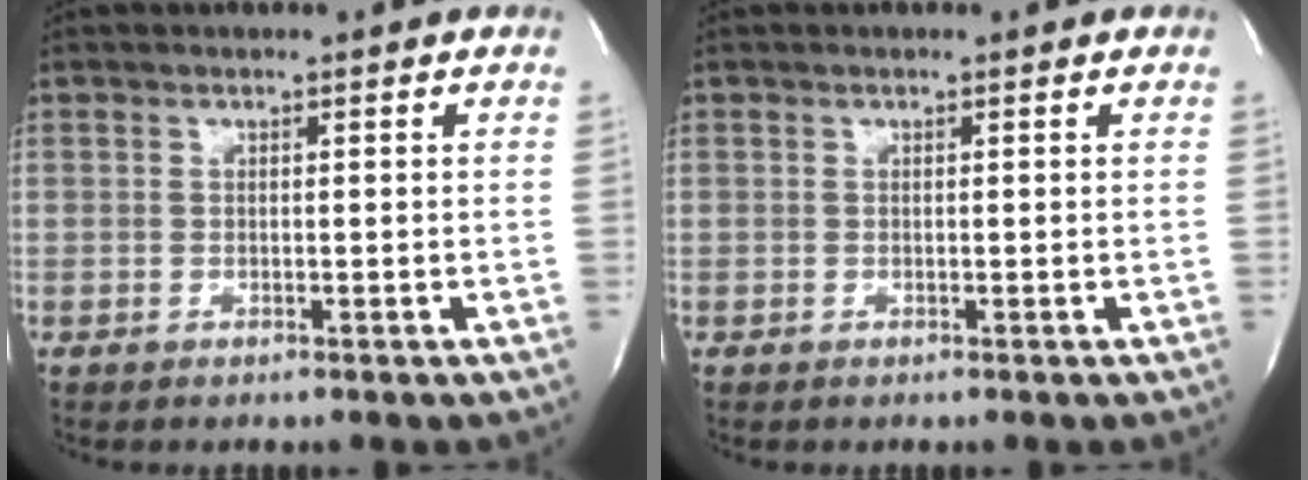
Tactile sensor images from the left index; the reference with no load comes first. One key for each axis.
{"total": 0.0}